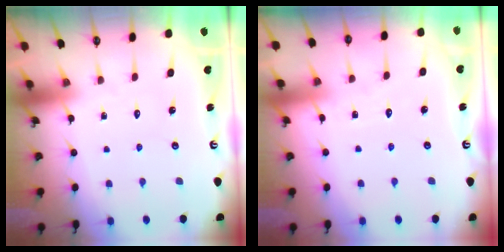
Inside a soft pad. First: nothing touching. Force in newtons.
{"total": 2.4, "press": 2.4, "slide": 0.3}